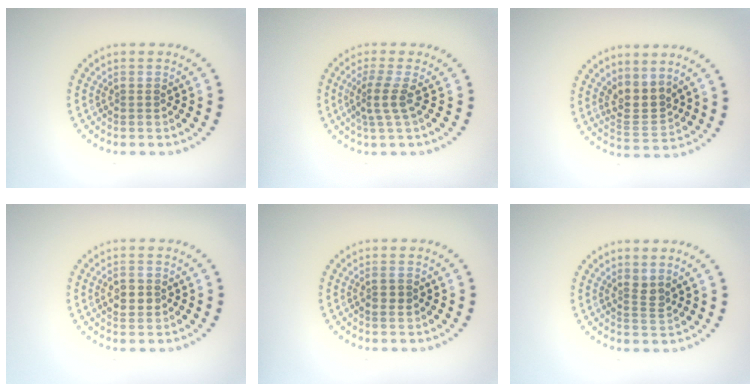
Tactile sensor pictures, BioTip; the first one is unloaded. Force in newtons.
{"total": 2.3, "press": 1.6, "slide": 1.6}
{"total": 2.9, "press": 2.5, "slide": 1.5}
{"total": 1.8, "press": 1.8, "slide": 0.2}
{"total": 1.2, "press": 1.2, "slide": 0.2}
{"total": 1.4, "press": 1.1, "slide": 1.0}